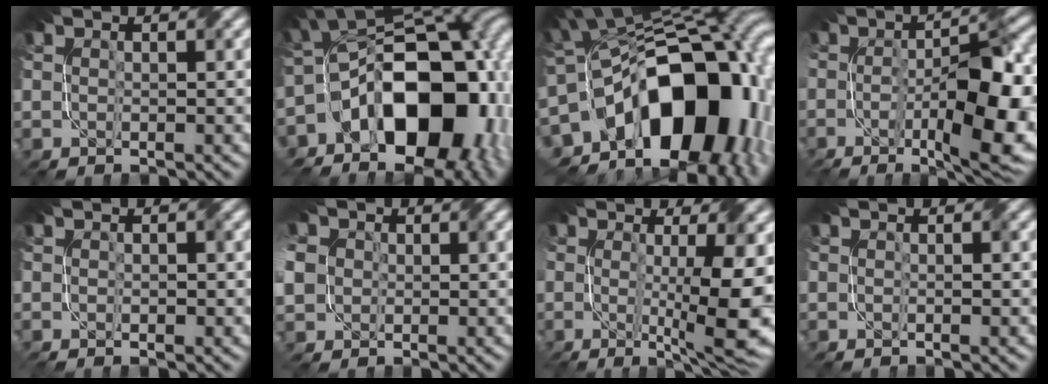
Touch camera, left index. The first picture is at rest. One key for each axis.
{"total": 15.3, "fx": -5.9, "fy": 9.8, "fz": 10.2, "tx": -0.121, "ty": 0.002, "tz": -0.102}
{"total": 18.5, "fx": -4.7, "fy": 11.9, "fz": 13.3, "tx": -0.195, "ty": -0.001, "tz": -0.069}
{"total": 12.2, "fx": -3.1, "fy": 4.1, "fz": 11.0, "tx": -0.171, "ty": -0.007, "tz": -0.040}
{"total": 1.5, "fx": -0.4, "fy": 0.7, "fz": 1.2, "tx": -0.012, "ty": -0.001, "tz": 0.004}
{"total": 5.6, "fx": 0.3, "fy": 4.9, "fz": 2.8, "tx": -0.078, "ty": 0.014, "tz": 0.001}
{"total": 9.3, "fx": -0.6, "fy": 2.4, "fz": 9.0, "tx": -0.126, "ty": -0.012, "tz": -0.001}
{"total": 0.7, "fx": -0.3, "fy": 0.3, "fz": 0.5, "tx": -0.001, "ty": 0.000, "tz": -0.003}